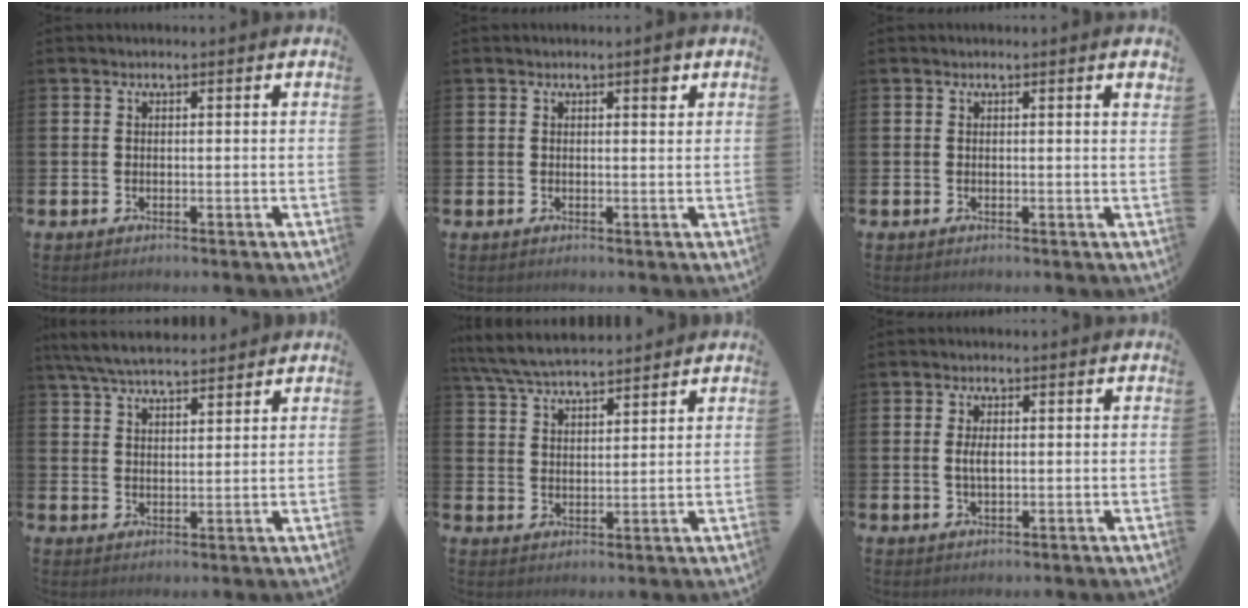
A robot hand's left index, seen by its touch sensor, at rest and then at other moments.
{"total": 1.6, "force": [1.0, 0.4, 1.1], "torque": [-0.012, 0.000, 0.015]}
{"total": 0.9, "force": [0.3, -0.1, 0.8], "torque": [-0.013, -0.001, 0.004]}
{"total": 5.7, "force": [5.4, 0.9, 1.7], "torque": [-0.054, -0.016, 0.100]}
{"total": 6.3, "force": [6.0, 0.9, 1.6], "torque": [-0.057, -0.023, 0.110]}
{"total": 2.4, "force": [0.1, 1.0, 2.1], "torque": [-0.041, 0.005, -0.001]}